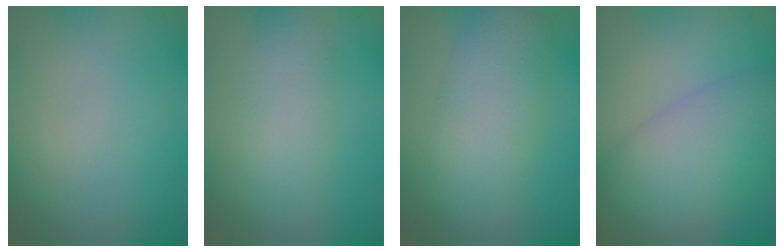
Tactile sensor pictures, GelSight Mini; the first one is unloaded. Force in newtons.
{"total": 4.2, "press": 4.2, "slide": 0.2}
{"total": 6.2, "press": 6.2, "slide": 0.0}
{"total": 7.9, "press": 7.9, "slide": 0.1}